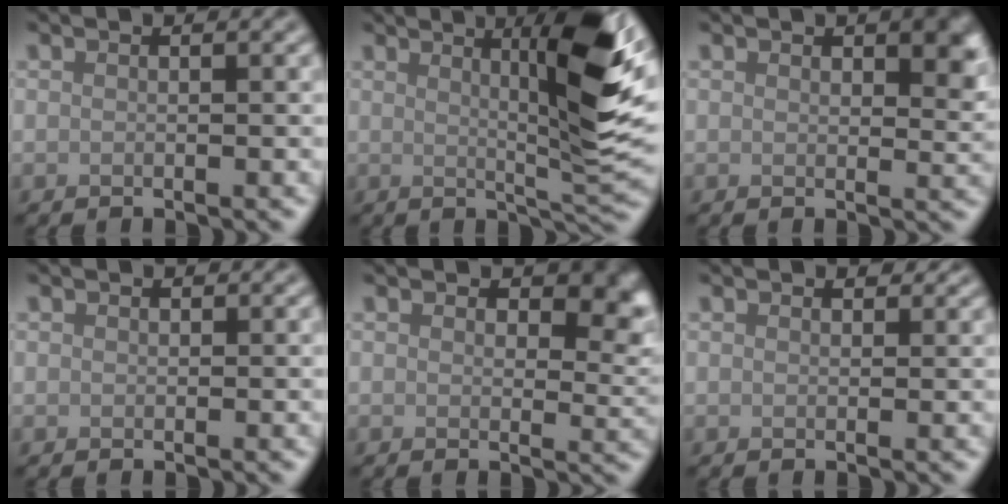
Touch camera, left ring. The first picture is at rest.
{"total": 9.2, "force": [2.9, 1.1, 8.7], "torque": [-0.116, -0.001, 0.049]}
{"total": 4.4, "force": [1.5, 2.3, 3.5], "torque": [-0.036, -0.002, 0.028]}
{"total": 0.6, "force": [0.2, 0.6, 0.0], "torque": [0.005, -0.002, 0.002]}
{"total": 4.8, "force": [1.8, 2.8, 3.4], "torque": [-0.039, -0.009, 0.023]}
{"total": 1.2, "force": [0.8, 0.8, 0.4], "torque": [-0.006, -0.003, 0.014]}